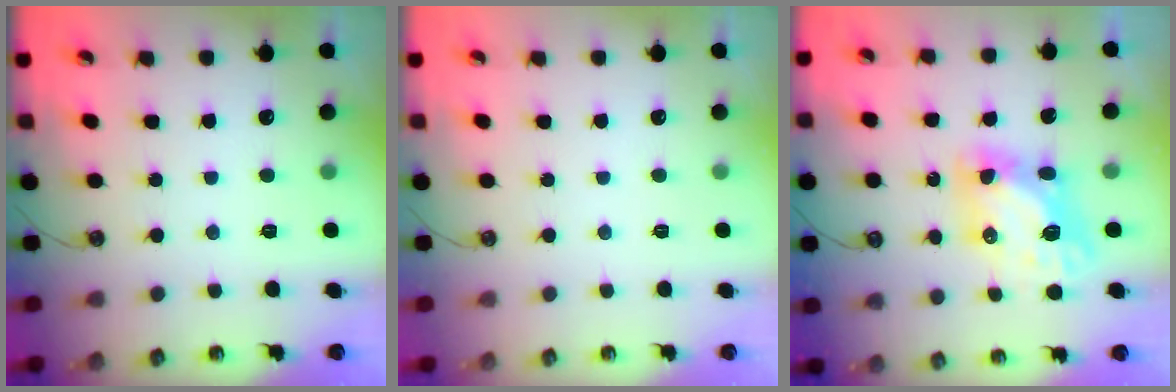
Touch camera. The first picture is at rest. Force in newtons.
{"total": 0.0}
{"total": 8.3, "press": 8.2, "slide": 1.2}